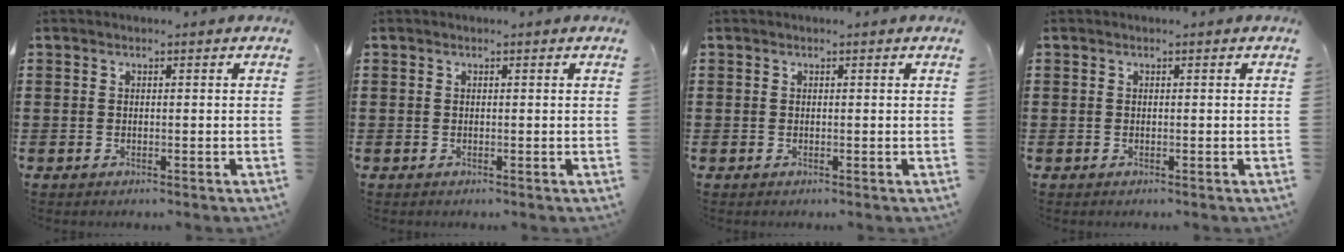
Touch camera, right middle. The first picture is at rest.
{"total": 0.0}
{"total": 0.0}
{"total": 0.0}